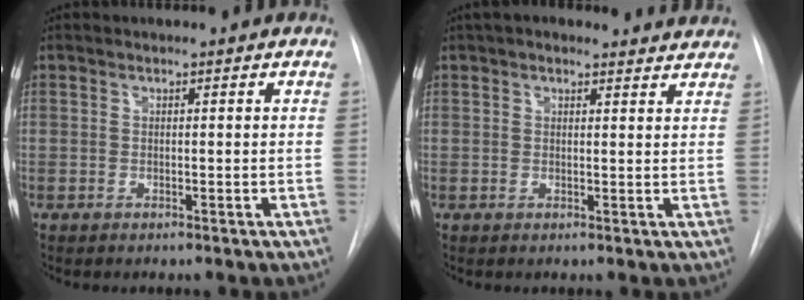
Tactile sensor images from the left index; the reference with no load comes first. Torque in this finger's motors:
{"motor_torque": [0.92, -1.21, 0.00, 0.01]}